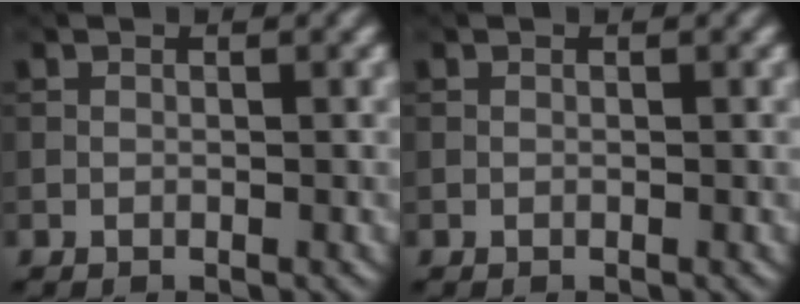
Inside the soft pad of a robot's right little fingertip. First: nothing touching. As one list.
[{"total": 0.0}]